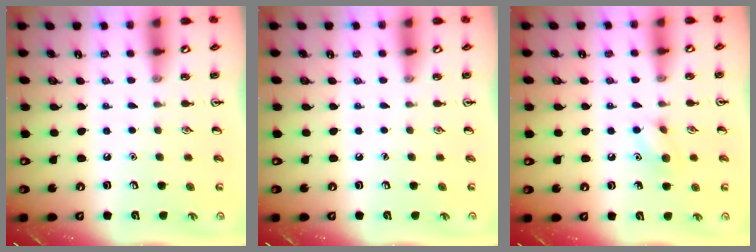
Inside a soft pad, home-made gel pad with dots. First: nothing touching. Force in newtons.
{"total": 0.0}
{"total": 7.3, "press": 7.1, "slide": 1.4}